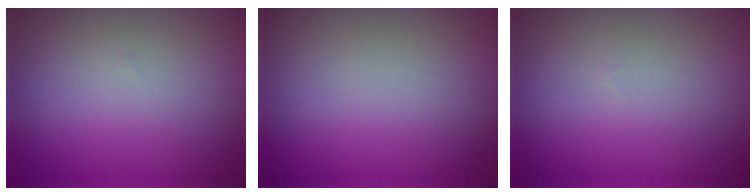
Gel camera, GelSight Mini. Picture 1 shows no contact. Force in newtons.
{"total": 0.0}
{"total": 0.0}